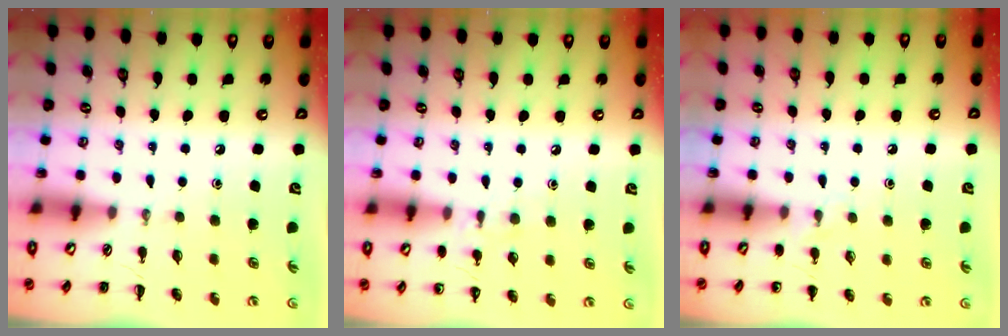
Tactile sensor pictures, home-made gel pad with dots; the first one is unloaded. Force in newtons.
{"total": 6.3, "press": 6.0, "slide": 1.9}
{"total": 3.9, "press": 3.7, "slide": 1.3}